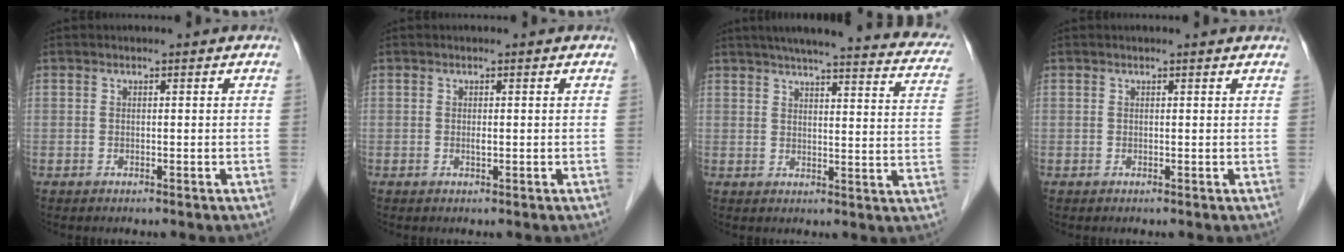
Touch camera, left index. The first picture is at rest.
{"total": 0.6, "force": [0.0, 0.2, 0.5], "torque": [-0.011, -0.001, 0.000]}
{"total": 25.4, "force": [21.8, 3.2, 12.7], "torque": [-0.169, -0.016, 0.246]}
{"total": 1.3, "force": [1.2, 0.1, 0.5], "torque": [-0.013, 0.003, 0.008]}